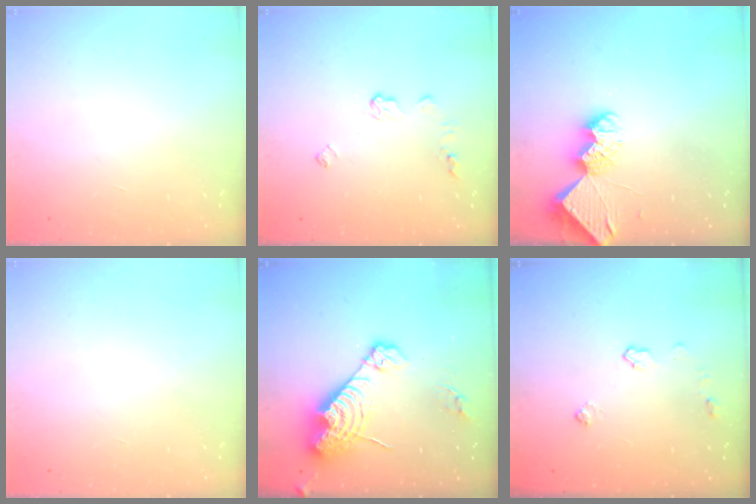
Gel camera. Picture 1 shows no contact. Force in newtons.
{"total": 5.4, "press": 5.4, "slide": 0.7}
{"total": 9.7, "press": 9.7, "slide": 1.0}
{"total": 0.0}
{"total": 16.2, "press": 16.1, "slide": 1.3}
{"total": 5.2, "press": 5.2, "slide": 0.7}